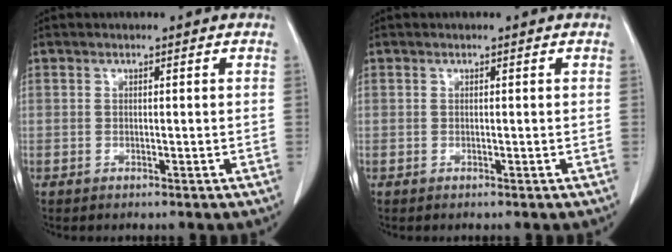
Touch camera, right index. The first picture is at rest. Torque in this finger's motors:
{"motor_torque": [0.05, -0.03, -0.01, 0.00]}